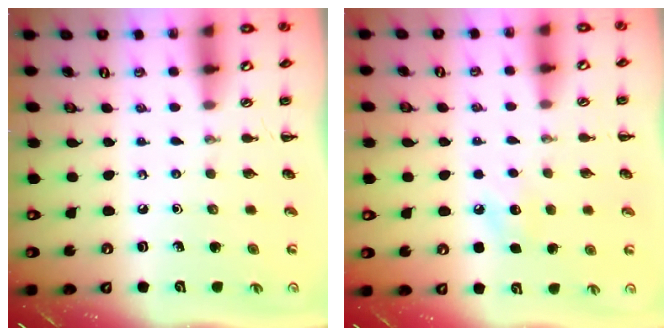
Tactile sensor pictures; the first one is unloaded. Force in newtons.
{"total": 6.7, "press": 6.5, "slide": 1.6}